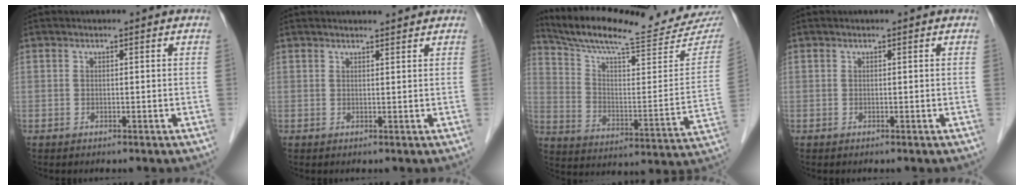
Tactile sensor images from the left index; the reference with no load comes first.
{"total": 3.3, "force": [3.1, 0.2, 1.0], "torque": [-0.017, 0.011, 0.039]}
{"total": 23.1, "force": [21.7, 1.7, 7.7], "torque": [-0.133, -0.075, 0.301]}
{"total": 0.0}